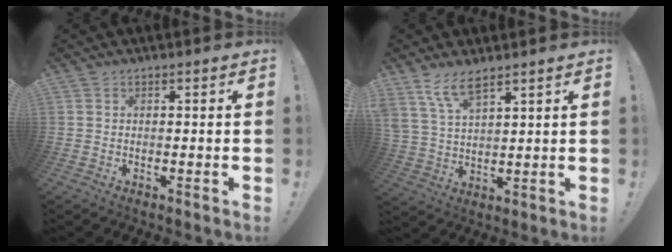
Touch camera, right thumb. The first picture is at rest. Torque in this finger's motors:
{"motor_torque": [-0.28, 1.20, 0.49, 0.28, 0.53]}